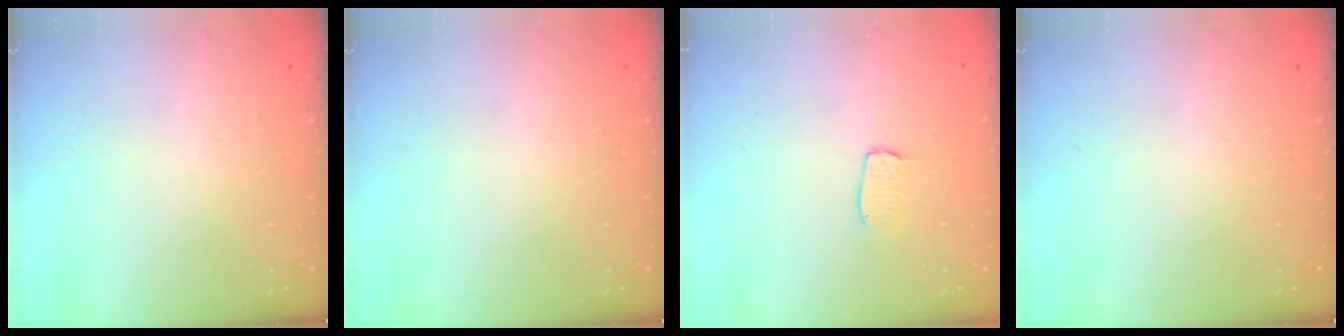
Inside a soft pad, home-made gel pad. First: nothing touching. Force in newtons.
{"total": 0.0}
{"total": 3.8, "press": 3.8, "slide": 0.2}
{"total": 0.0}